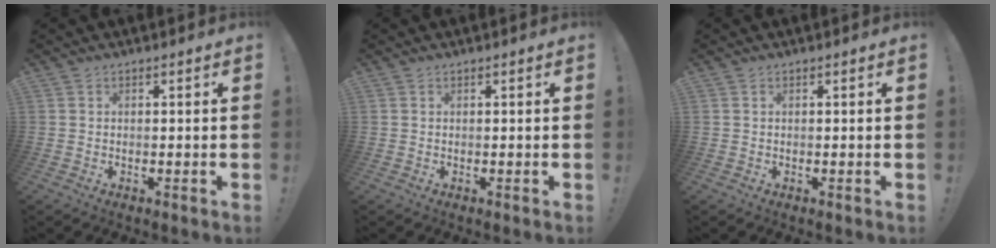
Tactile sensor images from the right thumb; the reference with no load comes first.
{"total": 0.0}
{"total": 0.0}